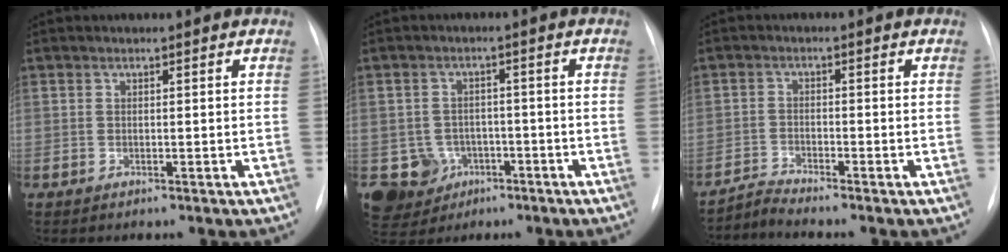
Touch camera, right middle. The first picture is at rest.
{"total": 6.6, "force": [-2.6, 6.0, 1.1], "torque": [-0.023, 0.009, -0.033]}
{"total": 2.7, "force": [-2.5, -1.0, -0.6], "torque": [0.006, -0.020, -0.049]}